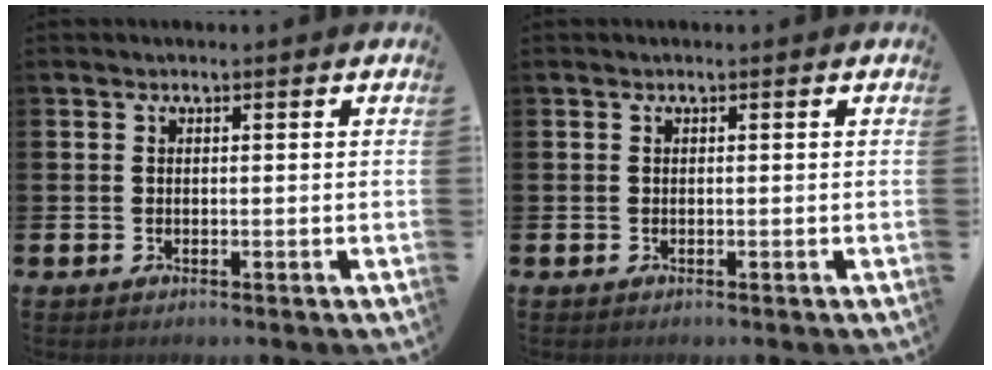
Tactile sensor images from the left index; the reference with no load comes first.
{"total": 0.0}